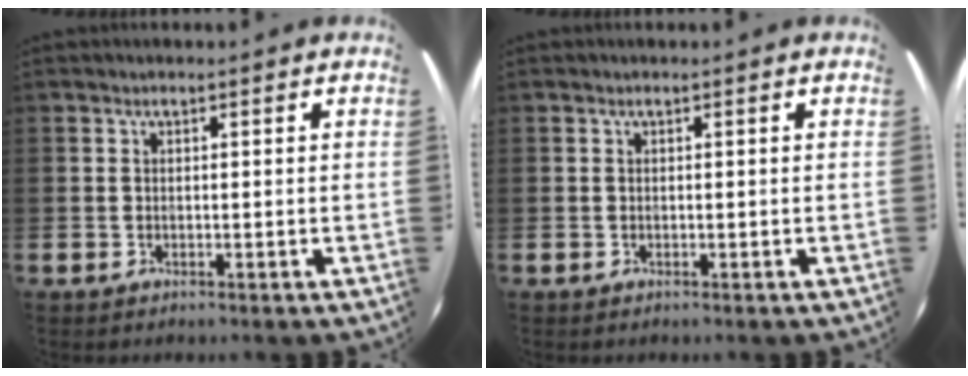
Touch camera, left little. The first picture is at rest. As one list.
[{"total": 0.0}]